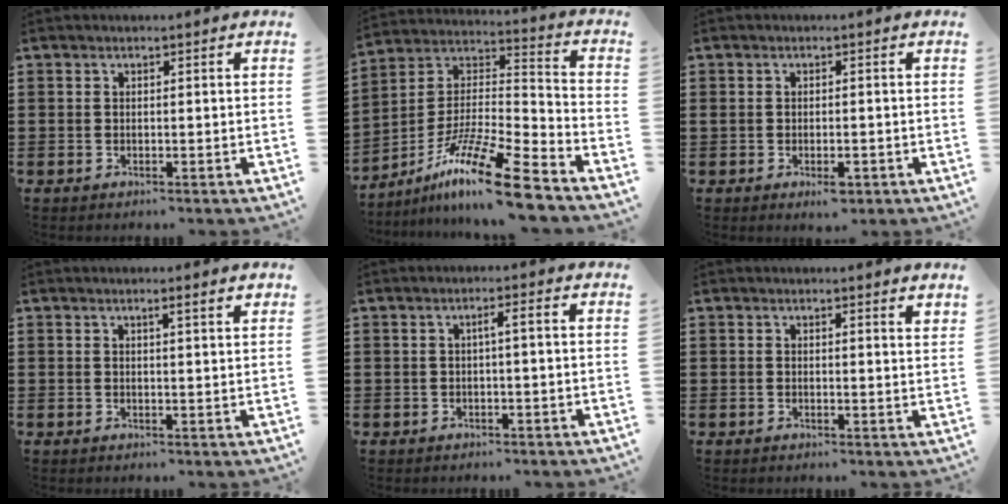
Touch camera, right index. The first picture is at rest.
{"total": 15.7, "force": [-11.9, 1.3, 10.2], "torque": [-0.173, 0.033, -0.217]}
{"total": 2.2, "force": [-0.9, 1.0, 1.7], "torque": [-0.032, 0.001, -0.016]}
{"total": 1.9, "force": [1.1, 0.1, 1.6], "torque": [-0.025, -0.003, 0.016]}
{"total": 1.9, "force": [-0.2, 0.0, 1.9], "torque": [-0.033, 0.000, -0.006]}
{"total": 1.0, "force": [1.0, 0.0, 0.2], "torque": [-0.007, 0.000, 0.020]}